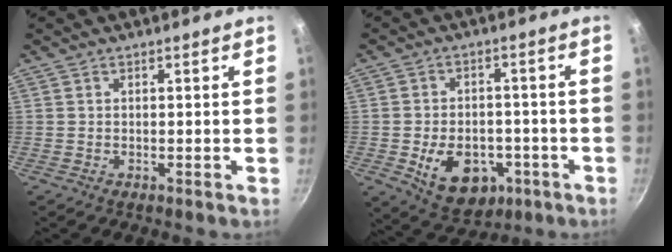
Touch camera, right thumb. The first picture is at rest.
{"total": 12.0, "force": [-4.2, 8.2, 7.7], "torque": [-0.097, 0.017, -0.051]}